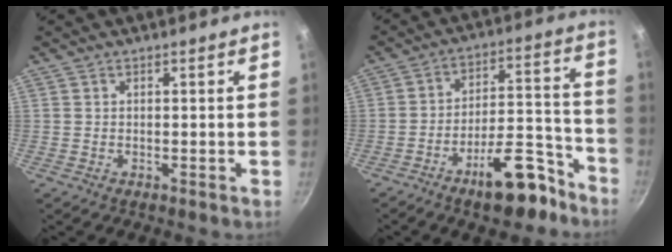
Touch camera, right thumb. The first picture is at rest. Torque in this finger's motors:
{"motor_torque": [2.14, 0.79, 1.15, -0.74, 0.35]}